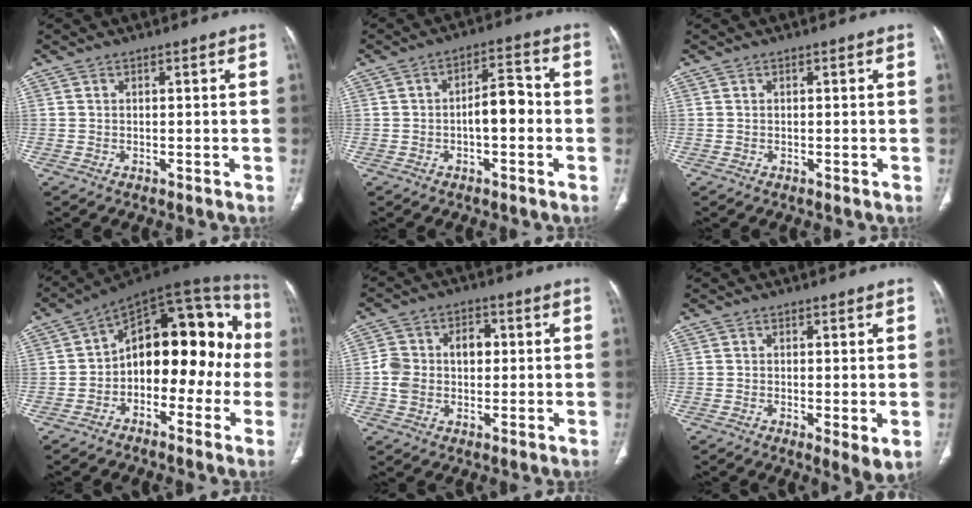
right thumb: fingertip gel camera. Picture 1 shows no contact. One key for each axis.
{"total": 6.6, "fx": -1.0, "fy": 3.1, "fz": 5.7, "tx": -0.076, "ty": 0.028, "tz": -0.021}
{"total": 0.0}
{"total": 19.4, "fx": -1.8, "fy": 11.3, "fz": 15.6, "tx": -0.172, "ty": 0.060, "tz": -0.043}
{"total": 8.3, "fx": 0.3, "fy": 6.2, "fz": 5.5, "tx": -0.088, "ty": 0.026, "tz": 0.004}
{"total": 4.0, "fx": -0.6, "fy": 1.1, "fz": 3.9, "tx": -0.067, "ty": -0.016, "tz": -0.011}